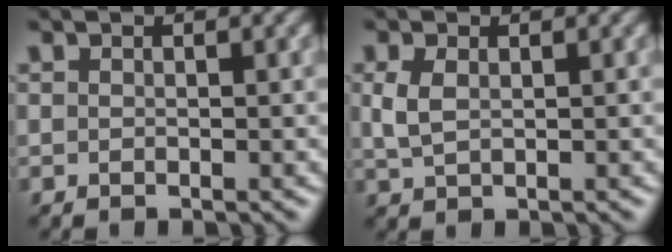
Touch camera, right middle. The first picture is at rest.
{"total": 2.2, "force": [0.4, 1.3, 1.7], "torque": [-0.046, 0.000, 0.013]}